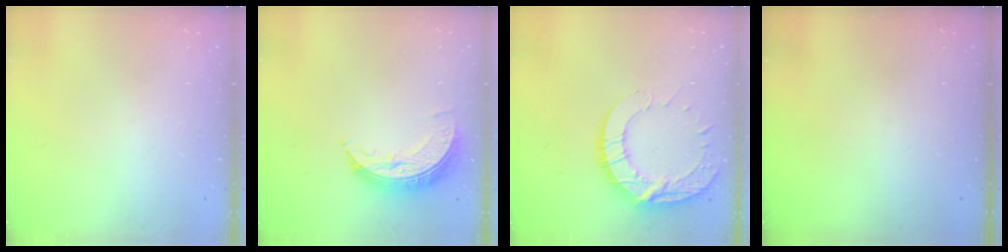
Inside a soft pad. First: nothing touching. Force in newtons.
{"total": 8.4, "press": 8.4, "slide": 0.2}
{"total": 15.2, "press": 15.2, "slide": 1.2}
{"total": 0.0}